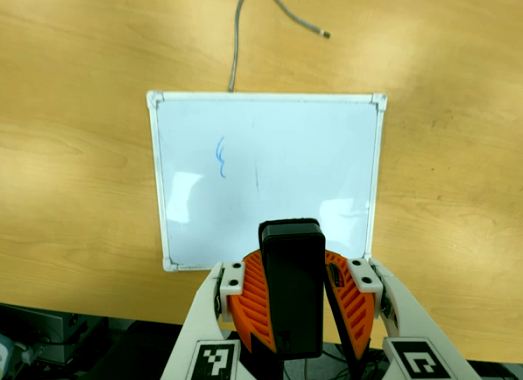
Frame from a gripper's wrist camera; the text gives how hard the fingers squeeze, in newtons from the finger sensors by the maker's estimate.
{"total": 9.4, "left": 9.7, "right": 9.0}